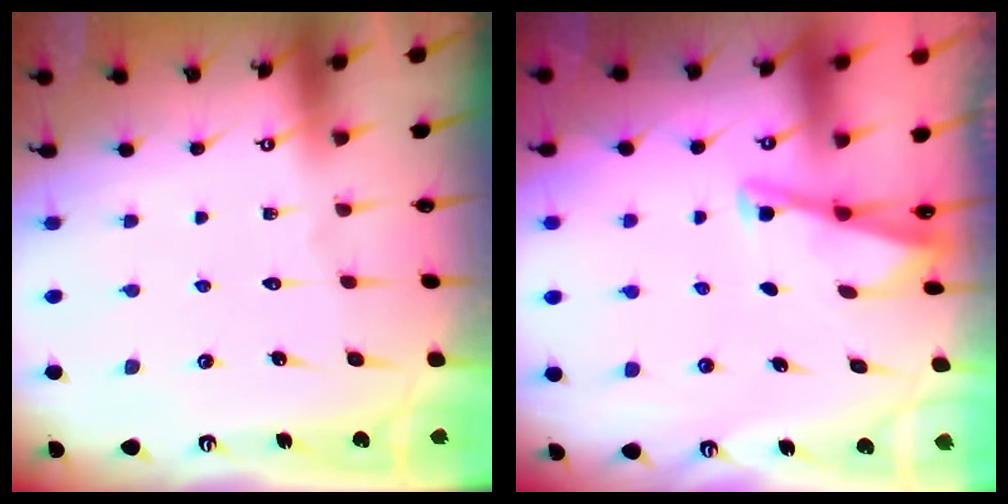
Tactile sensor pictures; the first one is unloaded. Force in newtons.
{"total": 2.9, "press": 2.9, "slide": 0.2}